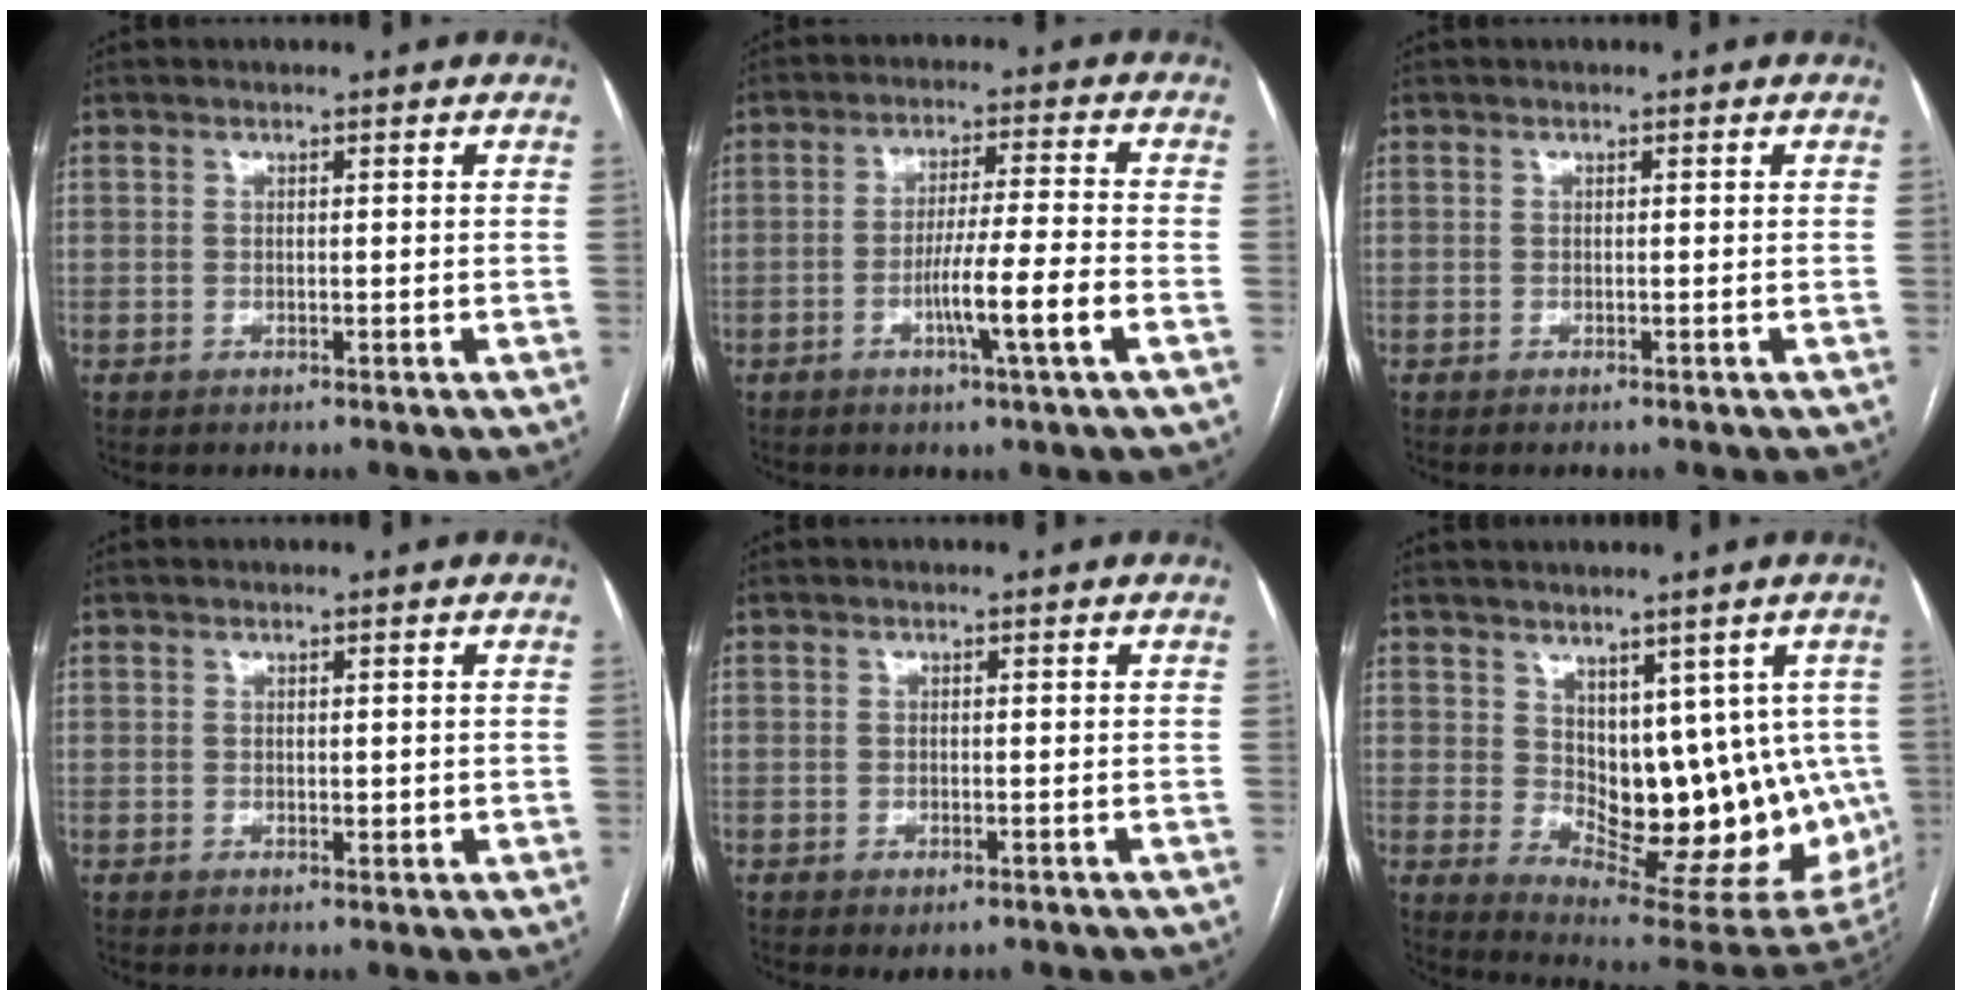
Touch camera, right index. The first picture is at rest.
{"total": 8.5, "force": [-3.1, -0.8, 7.8], "torque": [-0.134, -0.007, -0.056]}
{"total": 0.0}
{"total": 1.3, "force": [0.1, 0.7, 1.0], "torque": [-0.012, -0.003, 0.002]}
{"total": 1.4, "force": [-0.7, 0.5, 1.1], "torque": [-0.014, -0.003, -0.003]}
{"total": 15.2, "force": [1.1, 8.3, 12.7], "torque": [-0.147, -0.010, 0.038]}